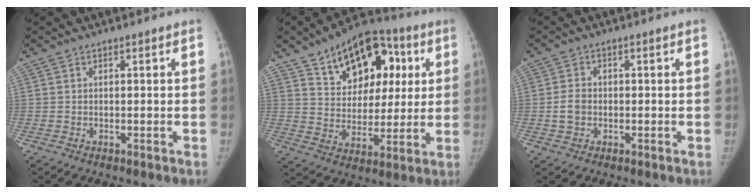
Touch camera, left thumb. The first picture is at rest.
{"total": 18.6, "force": [8.1, 12.2, 11.5], "torque": [-0.116, -0.004, 0.129]}
{"total": 3.4, "force": [-0.6, 2.7, 1.9], "torque": [-0.034, 0.010, -0.013]}